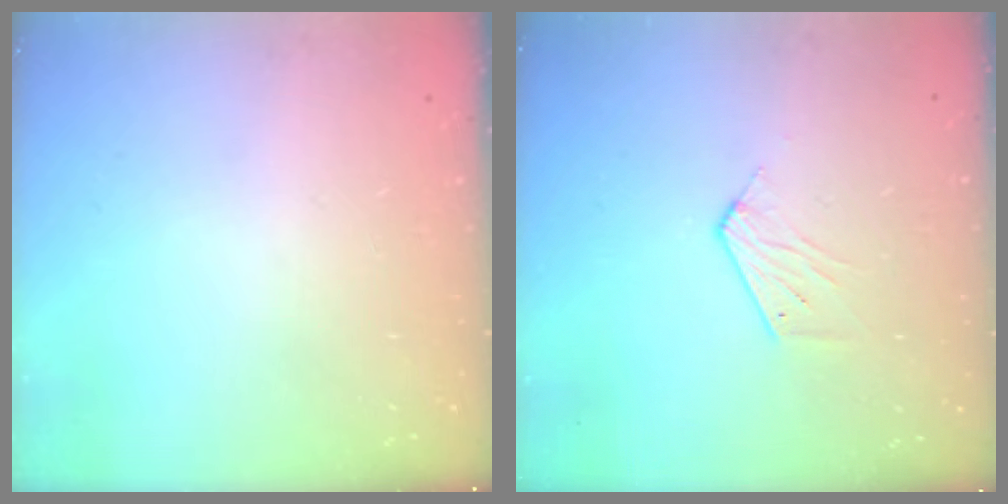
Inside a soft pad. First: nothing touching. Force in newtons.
{"total": 4.1, "press": 4.1, "slide": 0.3}